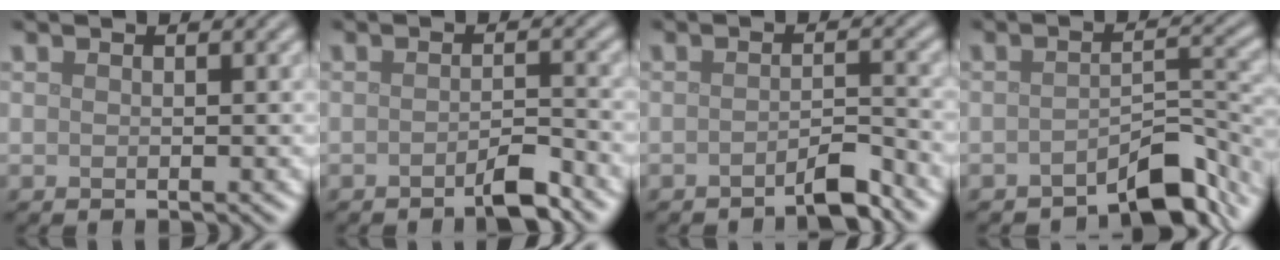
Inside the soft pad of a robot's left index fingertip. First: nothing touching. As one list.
[{"total": 2.5, "force": [-1.8, 0.4, 1.7], "torque": [-0.025, 0.003, -0.033]}, {"total": 2.5, "force": [-2.1, 0.3, 1.5], "torque": [-0.019, 0.006, -0.039]}, {"total": 4.8, "force": [-3.6, 1.4, 2.9], "torque": [-0.031, 0.005, -0.058]}]